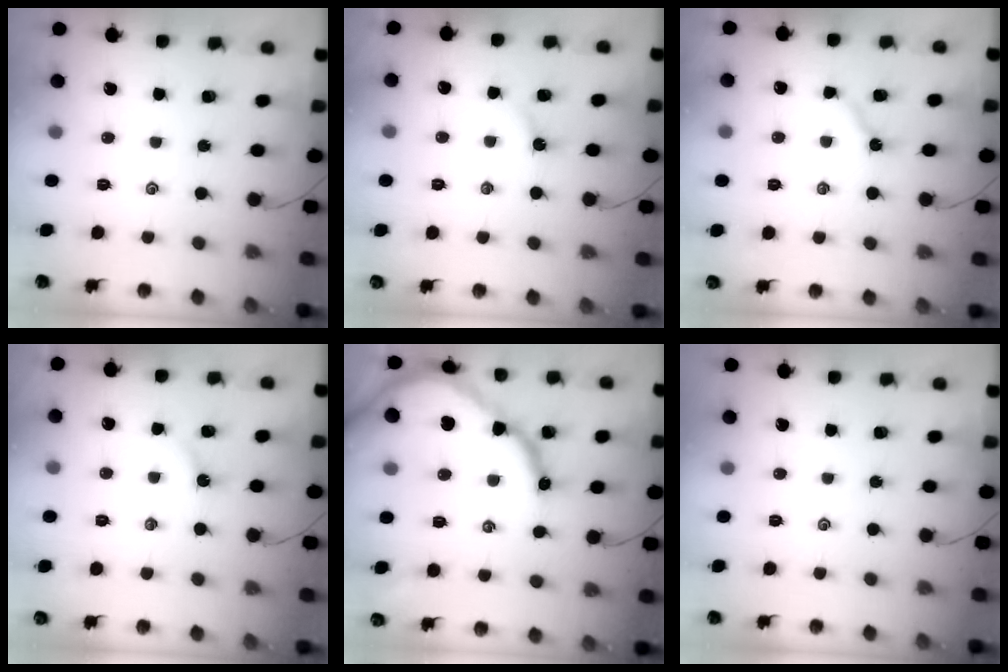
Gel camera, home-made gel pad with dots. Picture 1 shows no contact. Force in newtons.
{"total": 2.0, "press": 2.0, "slide": 0.3}
{"total": 4.3, "press": 4.2, "slide": 0.6}
{"total": 2.0, "press": 2.0, "slide": 0.3}
{"total": 19.0, "press": 18.9, "slide": 1.9}
{"total": 0.0}